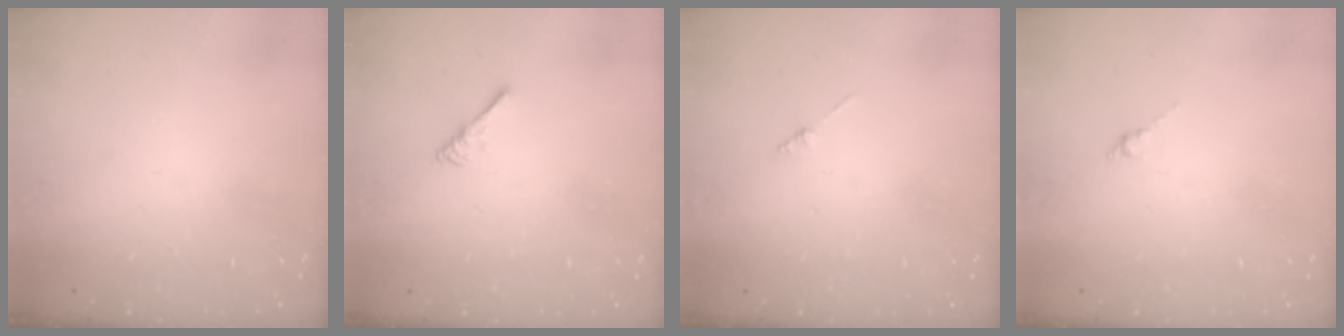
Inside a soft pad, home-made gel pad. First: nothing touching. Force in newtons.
{"total": 2.7, "press": 2.6, "slide": 0.5}
{"total": 1.3, "press": 1.3, "slide": 0.3}
{"total": 0.0}